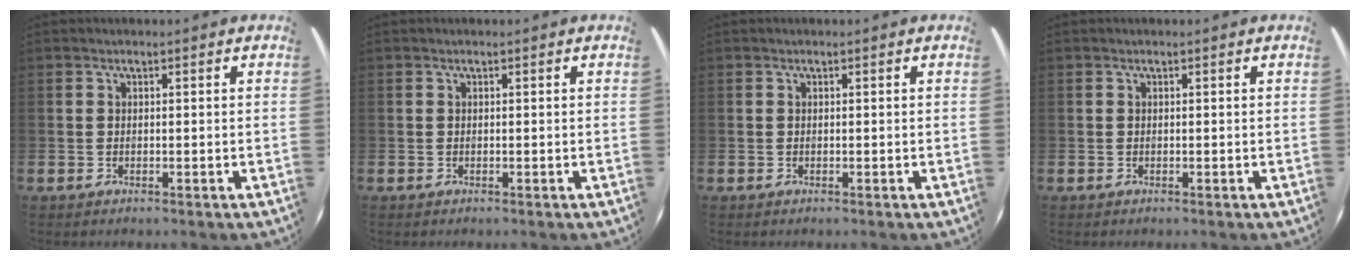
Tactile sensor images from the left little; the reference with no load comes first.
{"total": 0.0}
{"total": 0.0}
{"total": 0.0}